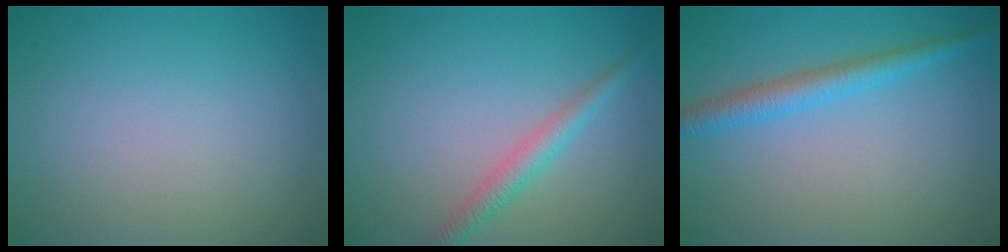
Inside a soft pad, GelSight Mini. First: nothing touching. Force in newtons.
{"total": 2.2, "press": 2.2, "slide": 0.1}
{"total": 2.8, "press": 2.8, "slide": 0.2}